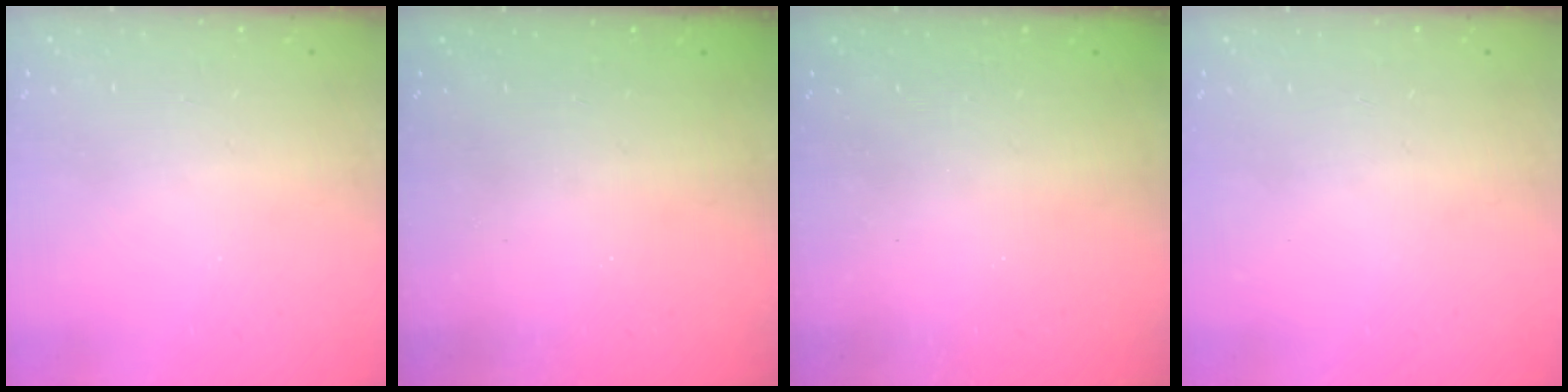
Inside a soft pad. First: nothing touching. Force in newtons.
{"total": 2.3, "press": 2.2, "slide": 0.8}
{"total": 2.4, "press": 2.3, "slide": 0.8}
{"total": 0.0}